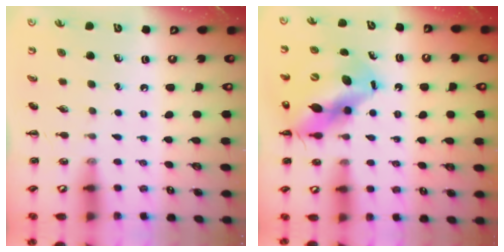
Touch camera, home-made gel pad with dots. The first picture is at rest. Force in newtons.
{"total": 14.5, "press": 14.0, "slide": 3.5}